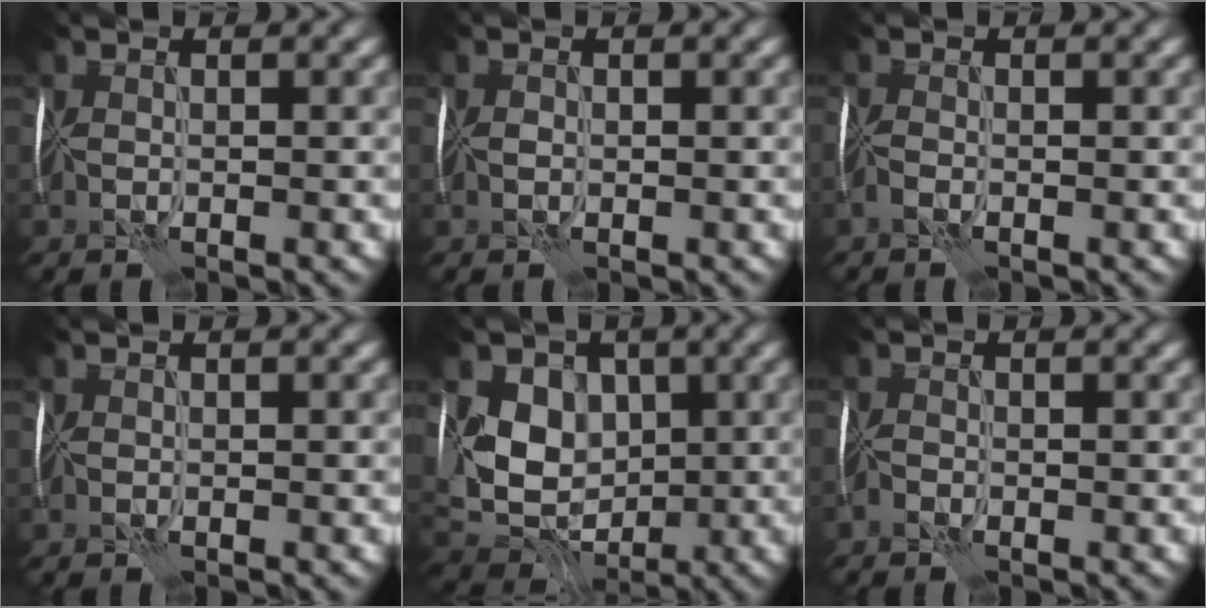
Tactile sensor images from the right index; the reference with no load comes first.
{"total": 0.6, "force": [-0.2, 0.4, 0.4], "torque": [-0.010, 0.000, -0.005]}
{"total": 0.8, "force": [-0.7, 0.0, 0.4], "torque": [-0.013, 0.000, -0.018]}
{"total": 0.8, "force": [-0.4, 0.1, 0.7], "torque": [-0.011, -0.001, -0.006]}
{"total": 7.1, "force": [0.9, 5.7, 4.1], "torque": [-0.068, -0.005, 0.016]}
{"total": 0.6, "force": [-0.6, 0.0, 0.0], "torque": [-0.002, 0.001, -0.016]}